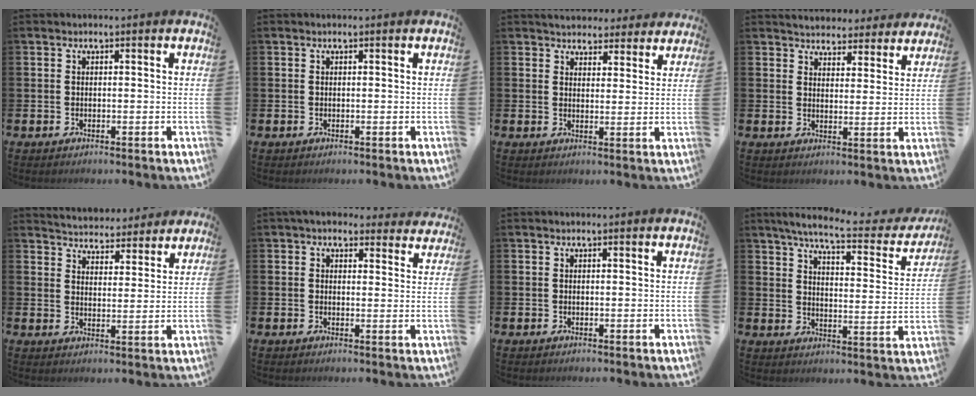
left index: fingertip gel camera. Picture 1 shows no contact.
{"total": 0.0}
{"total": 4.2, "force": [4.0, 1.3, -0.2], "torque": [-0.001, -0.027, 0.069]}
{"total": 4.4, "force": [4.3, 1.1, -0.3], "torque": [-0.010, -0.029, 0.075]}
{"total": 4.8, "force": [4.7, 0.9, -0.3], "torque": [-0.012, -0.039, 0.081]}
{"total": 4.1, "force": [3.7, 1.6, 0.8], "torque": [-0.016, -0.016, 0.066]}
{"total": 0.0}
{"total": 6.7, "force": [5.9, 0.7, 3.2], "torque": [-0.081, -0.038, 0.094]}